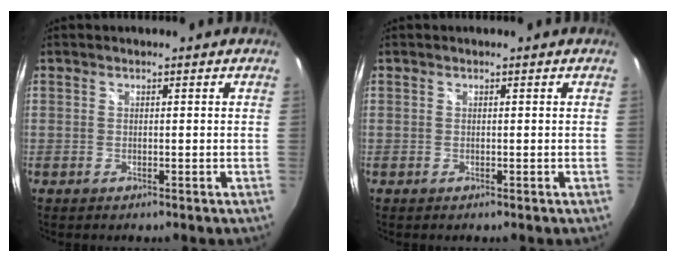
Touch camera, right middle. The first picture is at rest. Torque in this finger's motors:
{"motor_torque": [0.00, 0.00, 0.00, 0.00]}